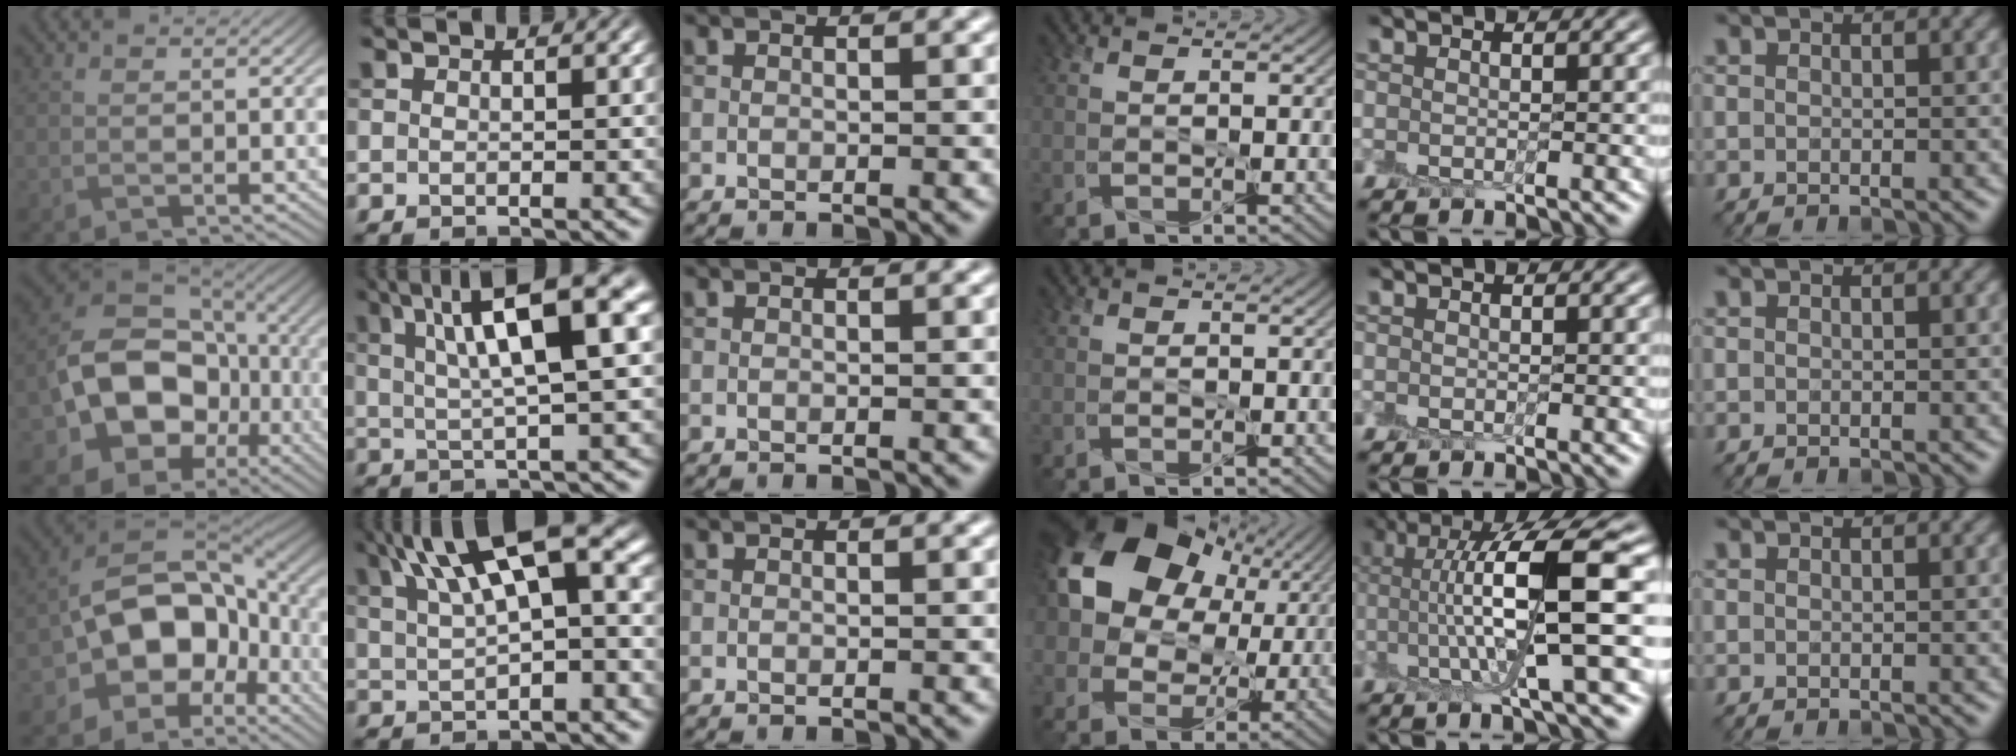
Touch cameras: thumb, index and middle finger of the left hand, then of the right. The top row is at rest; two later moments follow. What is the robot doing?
{"motion": "peel", "object": "postage stamp"}